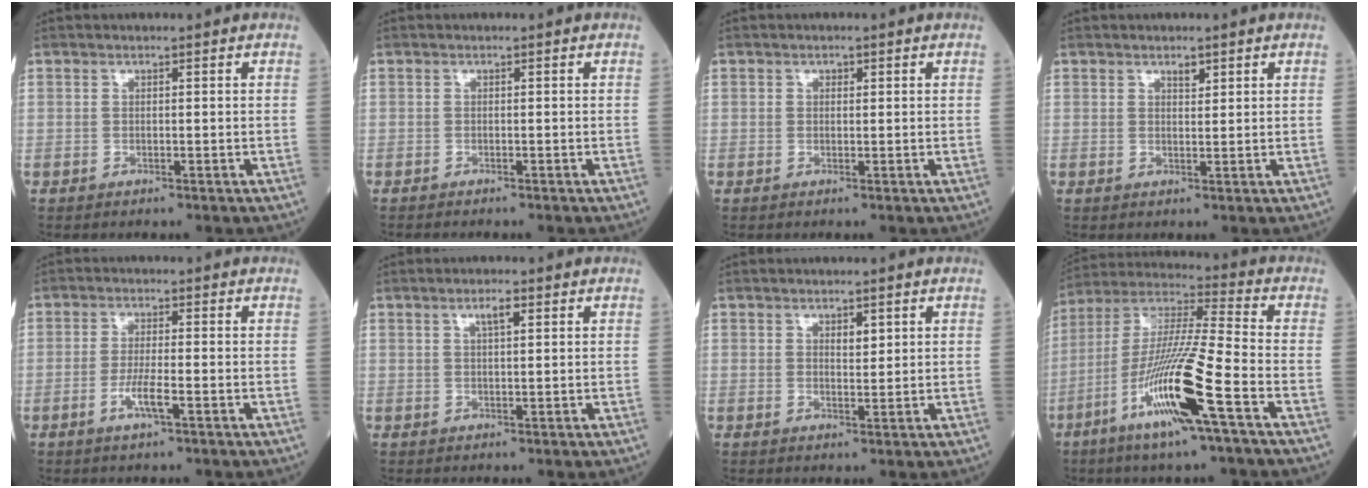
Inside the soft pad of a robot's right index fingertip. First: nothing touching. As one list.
[{"total": 1.3, "force": [-1.2, 0.1, 0.5], "torque": [-0.009, -0.003, -0.018]}, {"total": 0.9, "force": [0.3, 0.7, 0.4], "torque": [-0.006, 0.002, 0.004]}, {"total": 1.4, "force": [1.0, 0.5, 0.8], "torque": [-0.012, -0.002, 0.015]}, {"total": 3.8, "force": [-1.5, 0.2, 3.5], "torque": [-0.070, -0.005, -0.030]}, {"total": 2.3, "force": [1.2, 0.4, 2.0], "torque": [-0.037, 0.002, 0.020]}, {"total": 1.8, "force": [0.9, 0.8, 1.3], "torque": [-0.019, -0.001, 0.015]}, {"total": 16.6, "force": [-7.1, -0.1, 15.0], "torque": [-0.306, -0.017, -0.135]}]